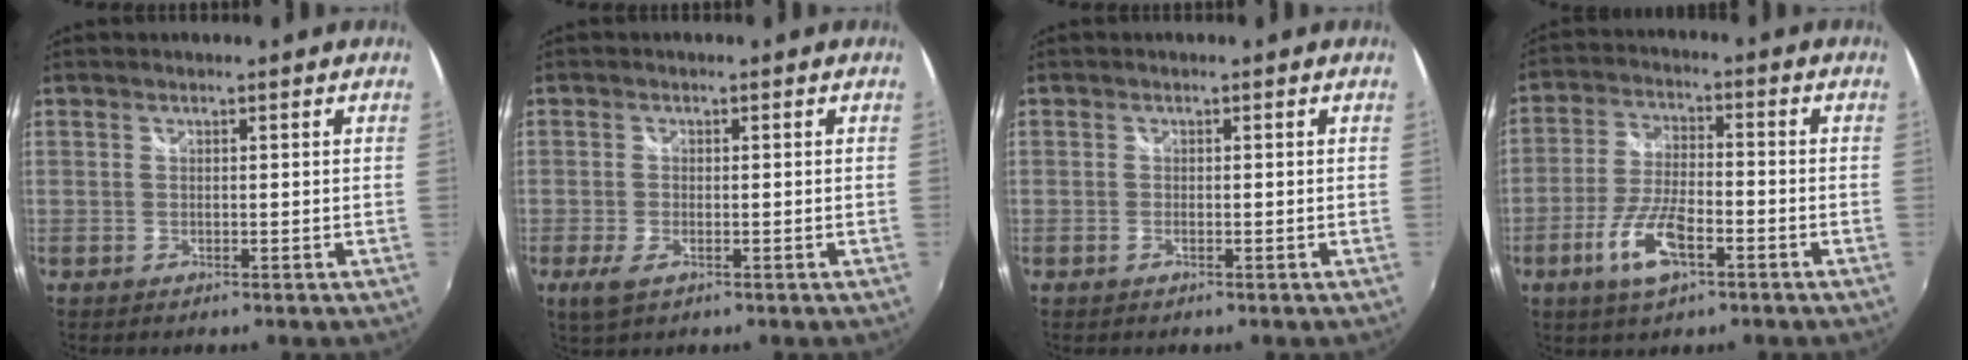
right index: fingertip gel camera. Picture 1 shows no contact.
{"total": 3.5, "force": [-1.8, 1.4, 2.7], "torque": [-0.059, -0.009, -0.031]}
{"total": 0.7, "force": [-0.4, 0.3, 0.4], "torque": [-0.009, -0.003, -0.008]}
{"total": 9.9, "force": [-4.8, 3.3, 8.0], "torque": [-0.169, -0.008, -0.090]}